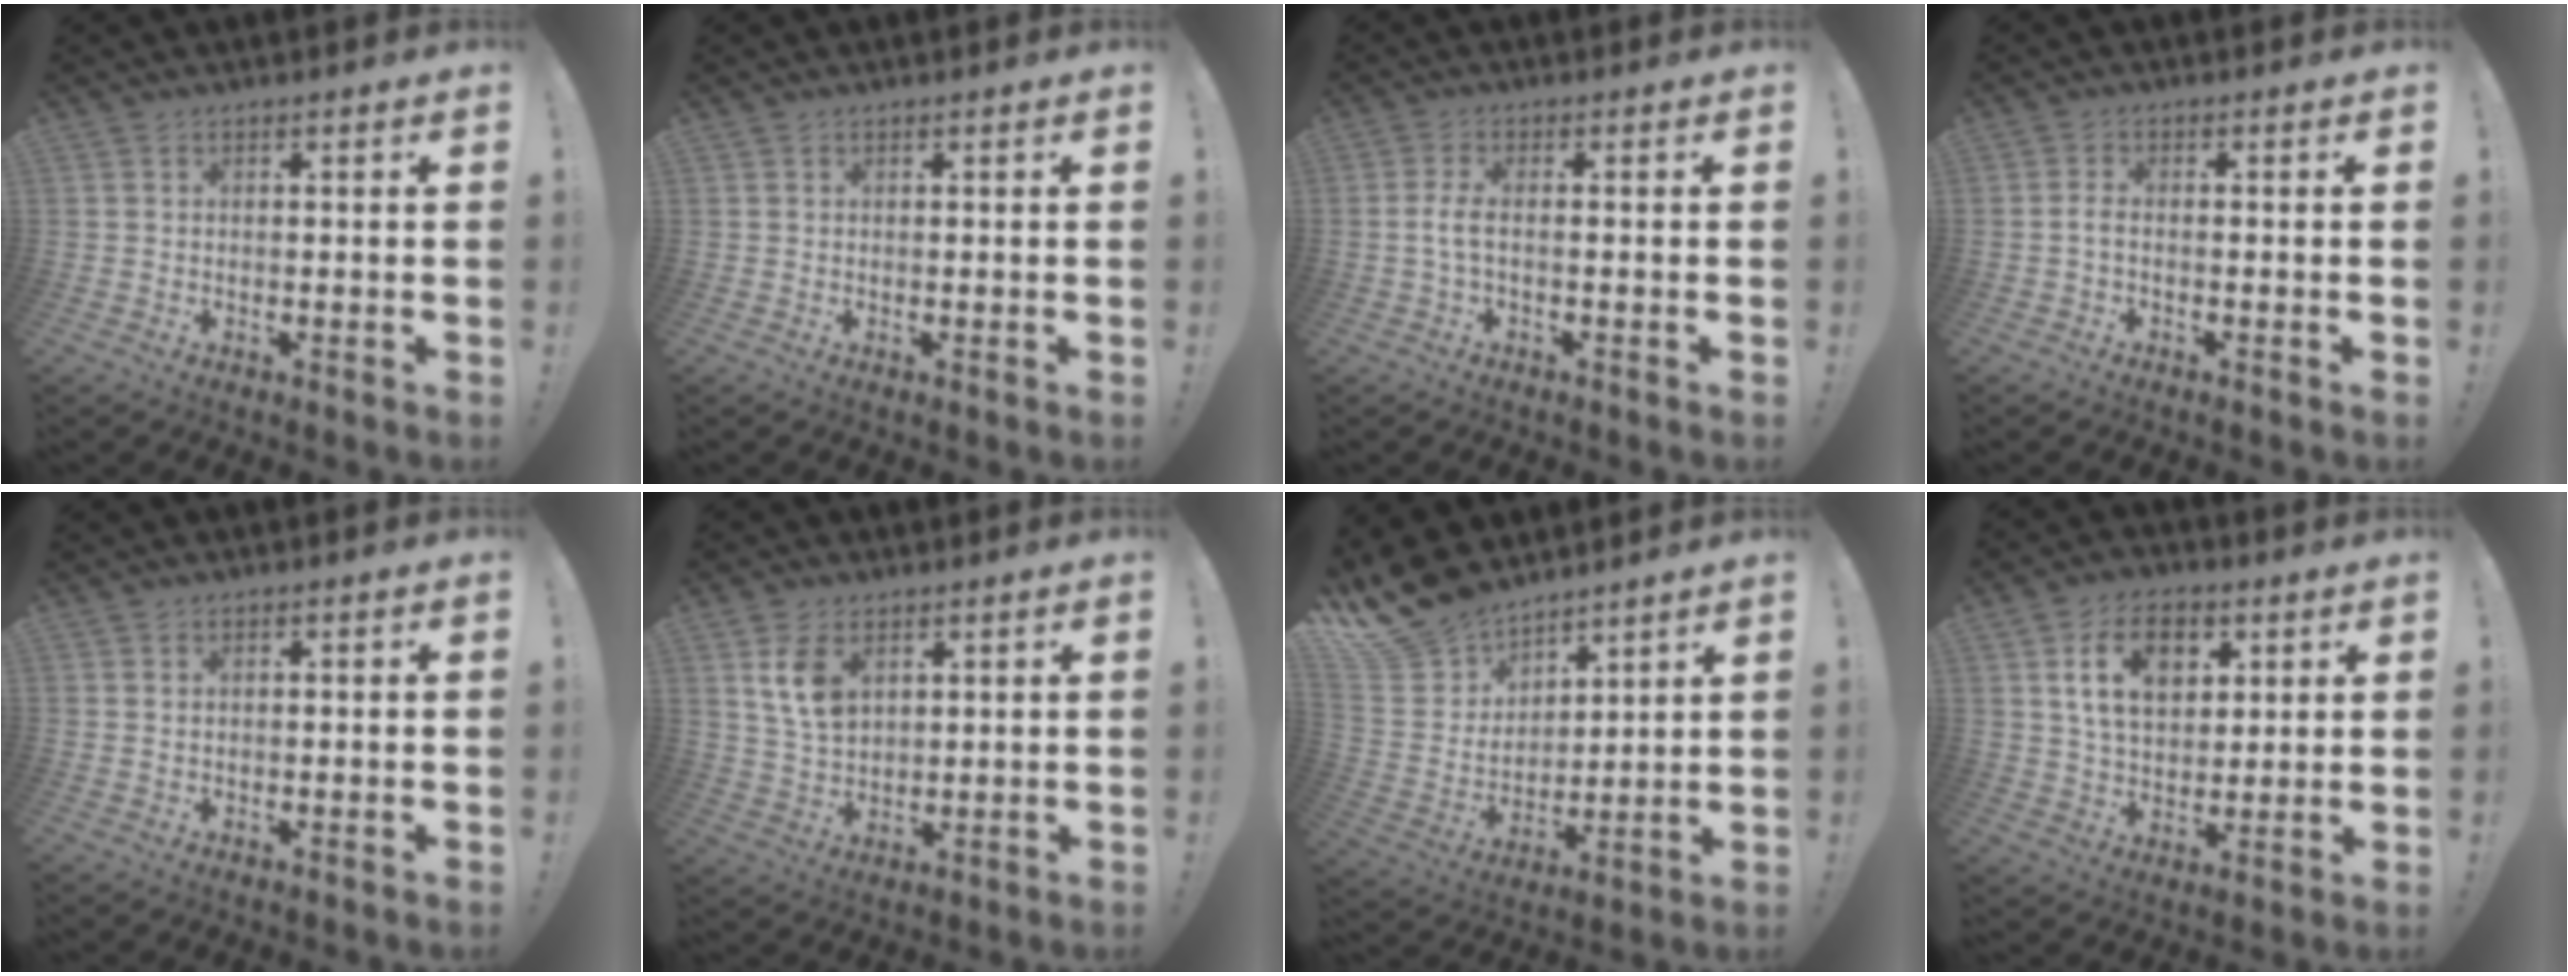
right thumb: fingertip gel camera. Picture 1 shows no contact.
{"total": 0.0}
{"total": 4.0, "force": [-0.5, 0.9, 3.8], "torque": [-0.084, -0.005, -0.012]}
{"total": 2.0, "force": [-0.9, 0.4, 1.7], "torque": [-0.037, 0.003, -0.018]}
{"total": 0.5, "force": [0.1, 0.3, 0.4], "torque": [-0.016, 0.006, 0.003]}
{"total": 9.1, "force": [4.4, 6.0, 5.3], "torque": [-0.090, -0.011, 0.087]}
{"total": 14.4, "force": [11.9, 7.3, 3.6], "torque": [-0.091, -0.089, 0.233]}
{"total": 13.5, "force": [5.4, 8.8, 8.6], "torque": [-0.144, 0.000, 0.101]}